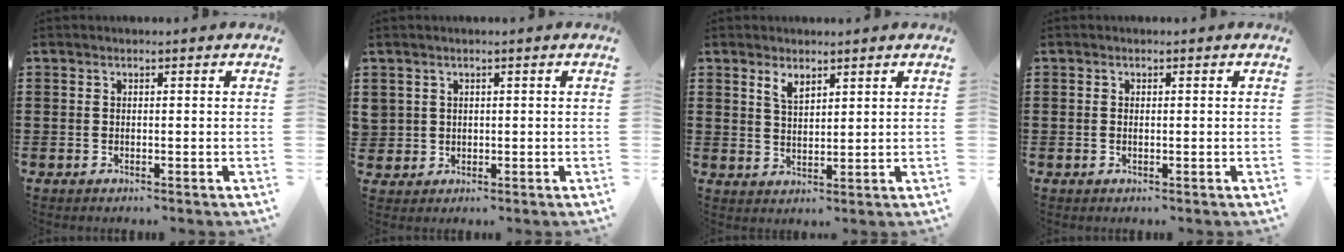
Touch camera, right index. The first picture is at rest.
{"total": 1.5, "force": [0.5, 1.4, 0.0], "torque": [-0.007, 0.007, 0.009]}
{"total": 2.7, "force": [2.1, 1.2, 1.4], "torque": [-0.033, 0.002, 0.038]}
{"total": 0.0}